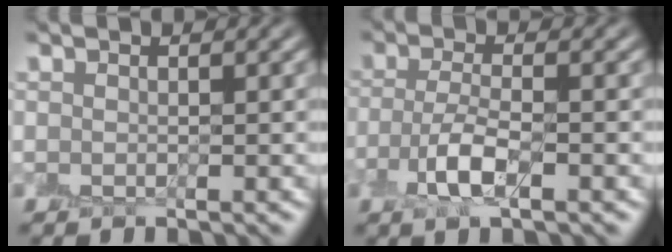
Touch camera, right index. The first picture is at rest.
{"total": 3.4, "force": [-1.6, 1.2, 2.7], "torque": [-0.057, -0.002, -0.031]}